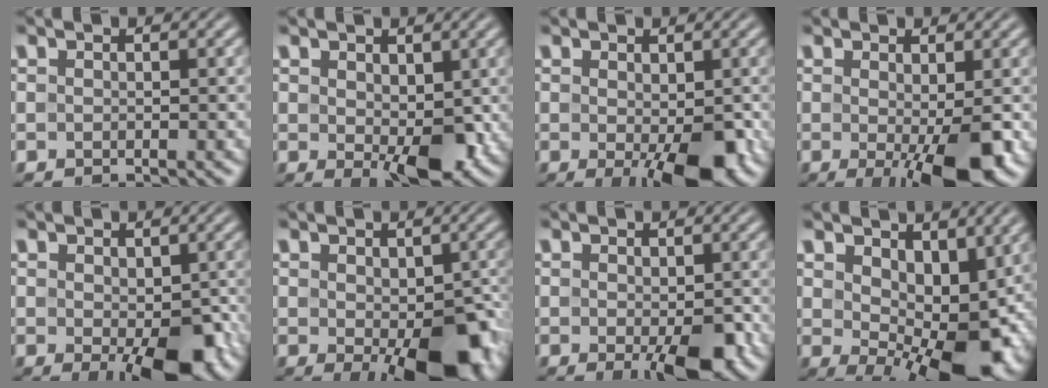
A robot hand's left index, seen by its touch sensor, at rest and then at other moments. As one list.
[{"total": 5.6, "force": [0.1, 2.9, 4.8], "torque": [-0.078, -0.009, 0.008]}, {"total": 6.0, "force": [-1.6, 2.3, 5.3], "torque": [-0.084, -0.012, -0.024]}, {"total": 6.4, "force": [-1.4, 1.5, 6.1], "torque": [-0.094, -0.016, -0.020]}, {"total": 6.4, "force": [-1.8, 3.0, 5.3], "torque": [-0.081, -0.013, -0.022]}, {"total": 9.4, "force": [-3.0, 4.4, 7.7], "torque": [-0.110, -0.022, -0.032]}, {"total": 4.5, "force": [-1.4, 1.5, 3.9], "torque": [-0.059, -0.010, -0.019]}, {"total": 10.3, "force": [1.1, 5.7, 8.5], "torque": [-0.118, -0.021, 0.028]}]